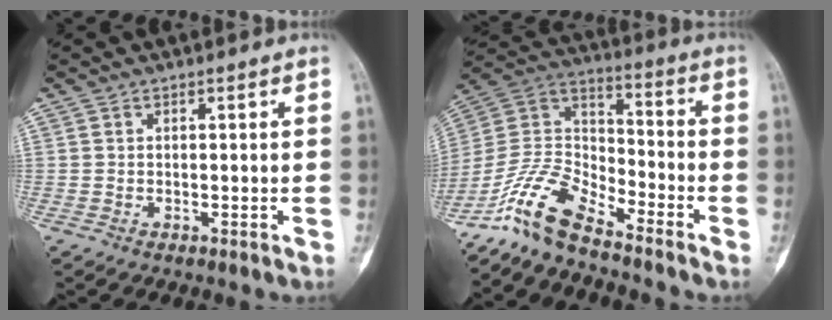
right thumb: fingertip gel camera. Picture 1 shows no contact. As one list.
[{"total": 12.4, "force": [-10.4, 3.7, 5.7], "torque": [-0.116, 0.082, -0.209]}]